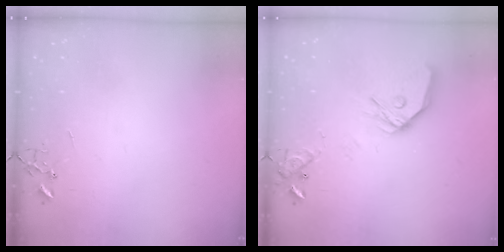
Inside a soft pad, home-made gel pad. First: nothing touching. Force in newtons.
{"total": 15.8, "press": 15.6, "slide": 2.1}